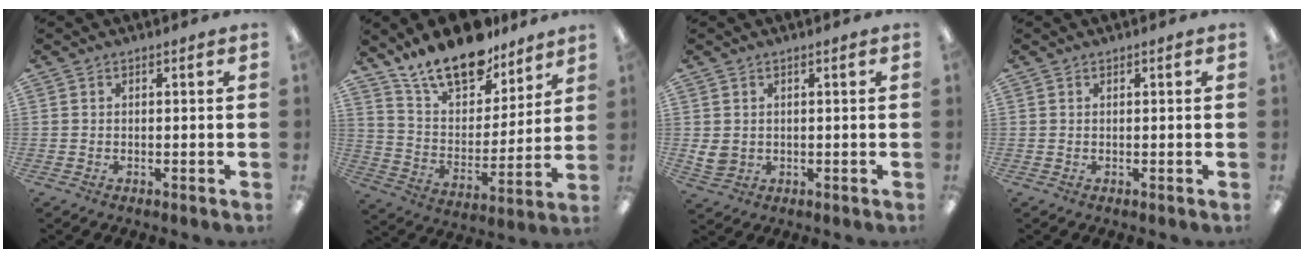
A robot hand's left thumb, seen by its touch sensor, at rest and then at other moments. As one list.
[{"total": 17.7, "force": [14.2, 7.5, 7.3], "torque": [-0.137, -0.090, 0.255]}, {"total": 3.6, "force": [1.2, 2.9, 1.7], "torque": [-0.033, -0.005, 0.021]}, {"total": 0.0}]